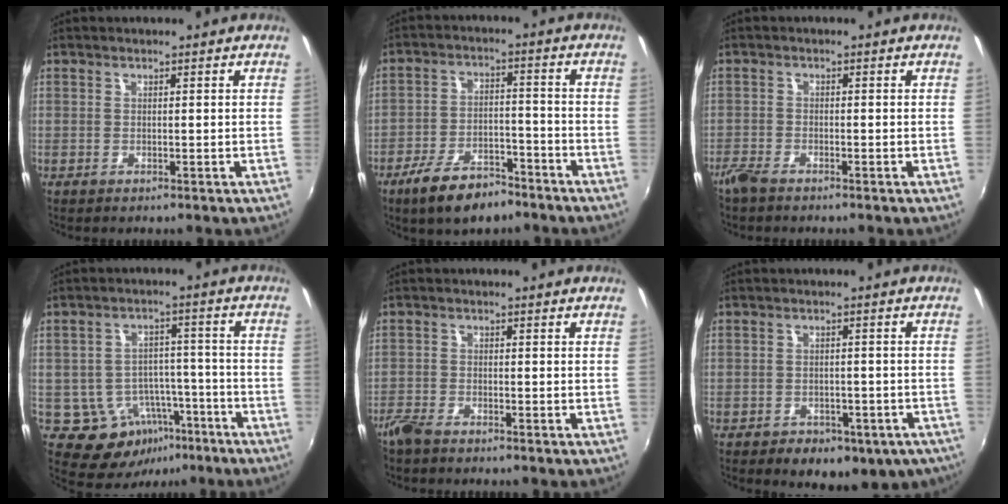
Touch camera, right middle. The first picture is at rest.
{"total": 11.0, "force": [-8.1, 4.5, 6.1], "torque": [-0.131, -0.003, -0.132]}
{"total": 3.1, "force": [-2.7, 0.7, 1.3], "torque": [-0.038, -0.009, -0.057]}
{"total": 9.9, "force": [-5.2, 7.7, 3.5], "torque": [-0.065, 0.024, -0.055]}
{"total": 3.6, "force": [-3.2, 0.9, 1.4], "torque": [-0.041, -0.011, -0.067]}
{"total": 12.9, "force": [-8.3, 7.6, 6.2], "torque": [-0.128, -0.006, -0.091]}